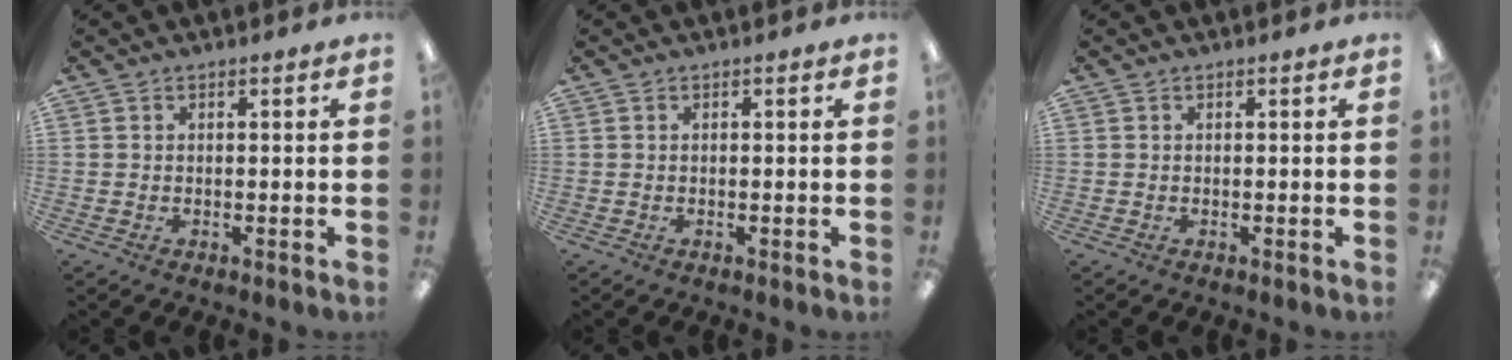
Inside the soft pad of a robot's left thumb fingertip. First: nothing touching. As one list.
[{"total": 0.0}, {"total": 0.0}]